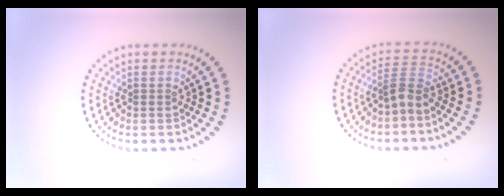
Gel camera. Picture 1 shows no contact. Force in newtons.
{"total": 2.4, "press": 1.7, "slide": 1.7}